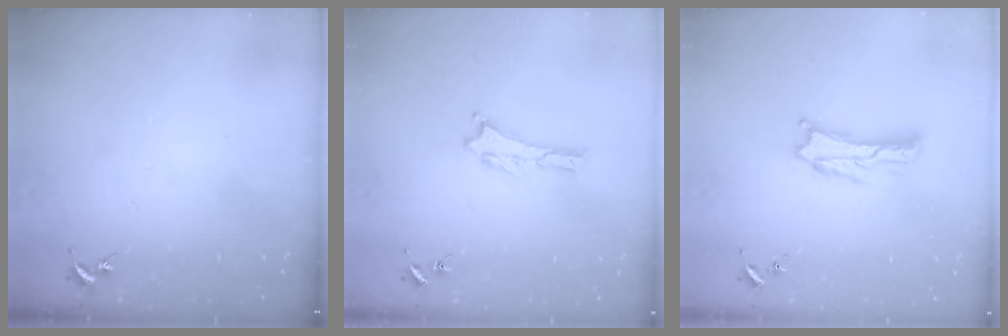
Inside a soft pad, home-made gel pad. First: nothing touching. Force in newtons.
{"total": 0.0}
{"total": 1.7, "press": 1.7, "slide": 0.3}